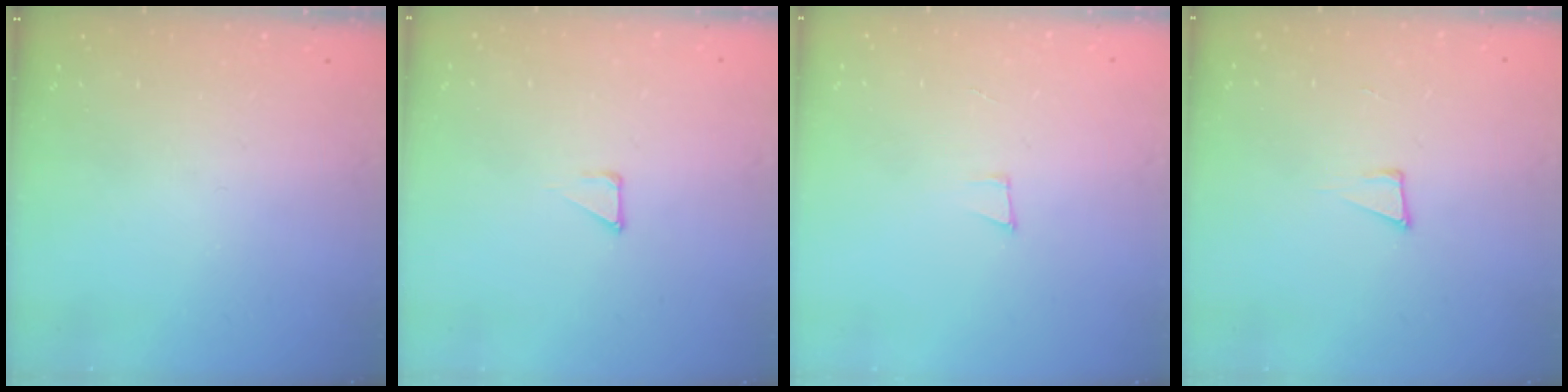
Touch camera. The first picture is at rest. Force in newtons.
{"total": 2.9, "press": 2.9, "slide": 0.3}
{"total": 3.7, "press": 2.5, "slide": 2.6}
{"total": 4.6, "press": 3.2, "slide": 3.3}